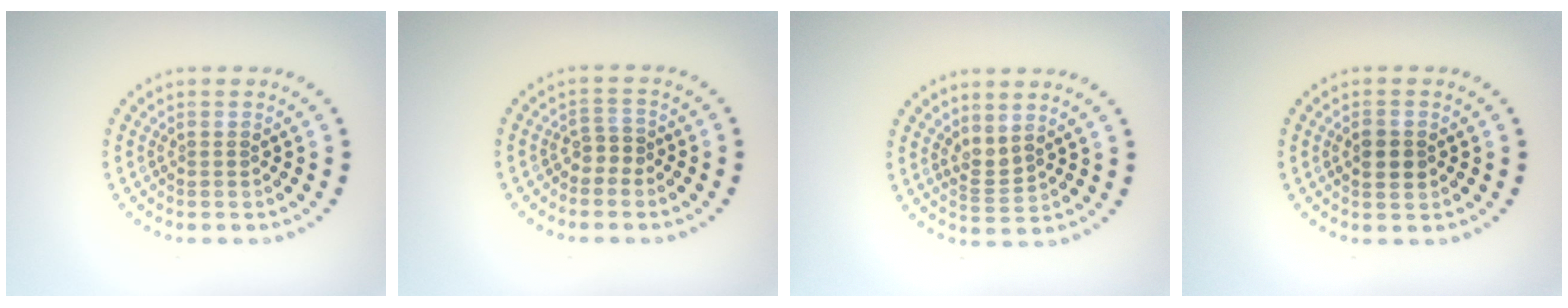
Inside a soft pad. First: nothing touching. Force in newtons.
{"total": 1.7, "press": 1.2, "slide": 1.2}
{"total": 1.7, "press": 1.3, "slide": 1.1}
{"total": 2.3, "press": 2.3, "slide": 0.1}